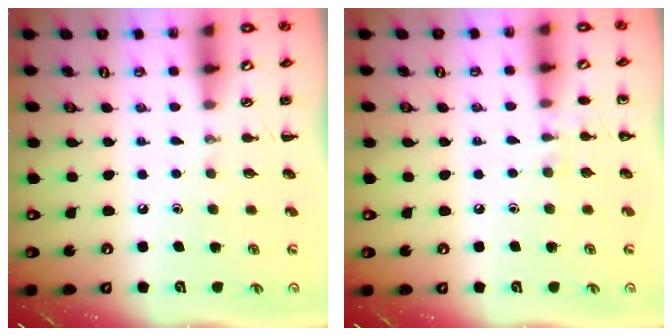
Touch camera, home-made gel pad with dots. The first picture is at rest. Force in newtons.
{"total": 5.8, "press": 5.5, "slide": 1.7}